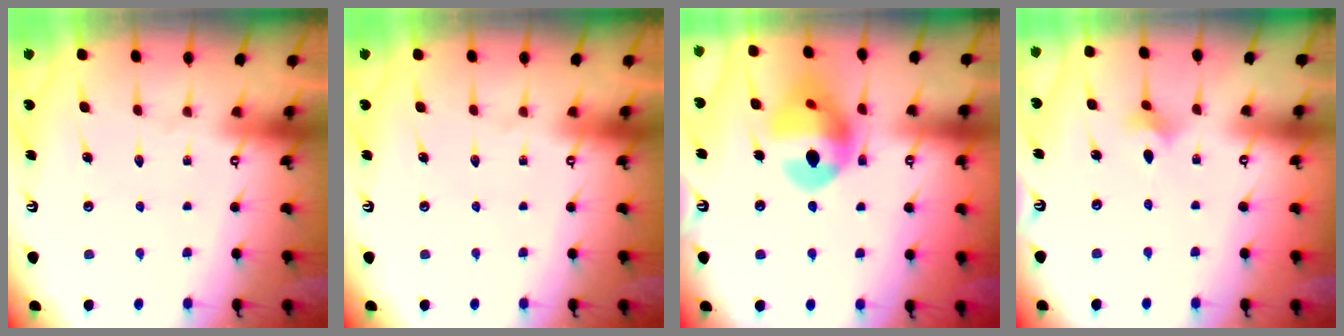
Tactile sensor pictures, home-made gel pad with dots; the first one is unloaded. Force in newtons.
{"total": 0.0}
{"total": 15.4, "press": 15.3, "slide": 1.8}
{"total": 2.1, "press": 2.0, "slide": 0.5}